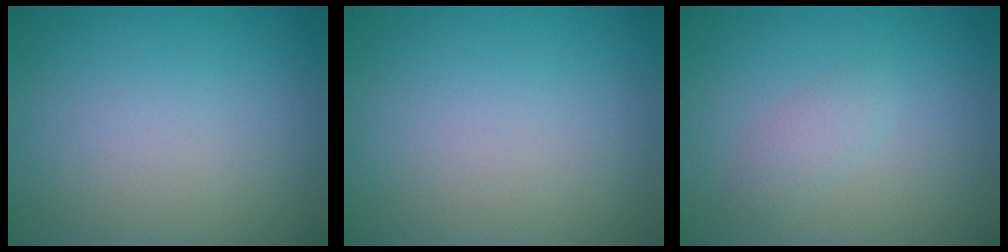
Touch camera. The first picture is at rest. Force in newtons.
{"total": 0.0}
{"total": 1.3, "press": 1.3, "slide": 0.0}